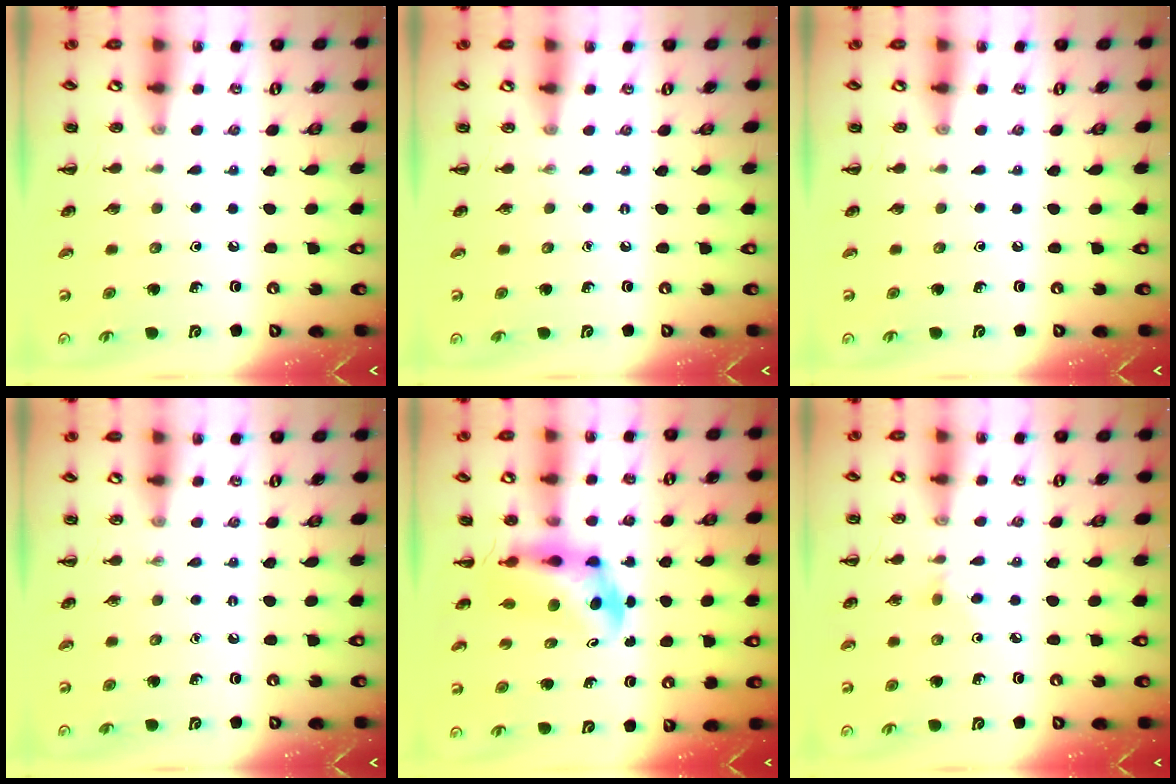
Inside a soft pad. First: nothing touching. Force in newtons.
{"total": 0.0}
{"total": 0.0}
{"total": 0.0}
{"total": 5.5, "press": 5.3, "slide": 1.6}
{"total": 3.7, "press": 3.4, "slide": 1.4}